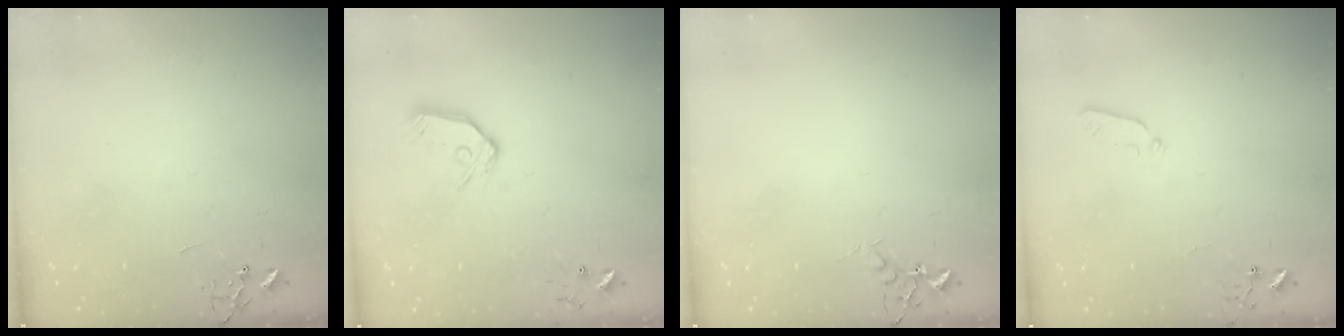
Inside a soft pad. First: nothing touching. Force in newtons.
{"total": 9.6, "press": 9.6, "slide": 1.0}
{"total": 5.8, "press": 5.7, "slide": 1.0}
{"total": 4.8, "press": 4.7, "slide": 0.7}